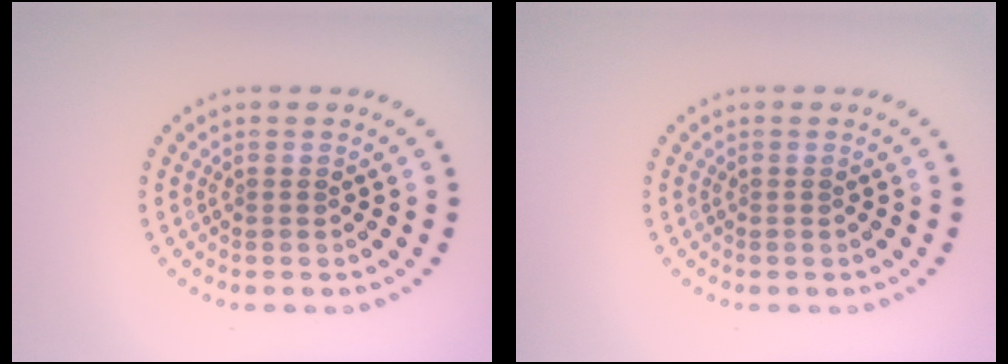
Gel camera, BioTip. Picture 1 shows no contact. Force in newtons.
{"total": 0.0}